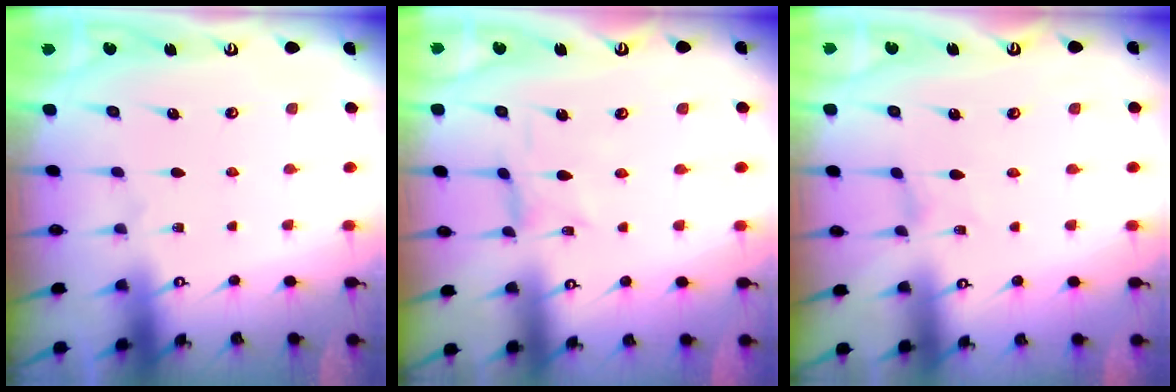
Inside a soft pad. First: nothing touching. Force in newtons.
{"total": 0.0}
{"total": 0.0}